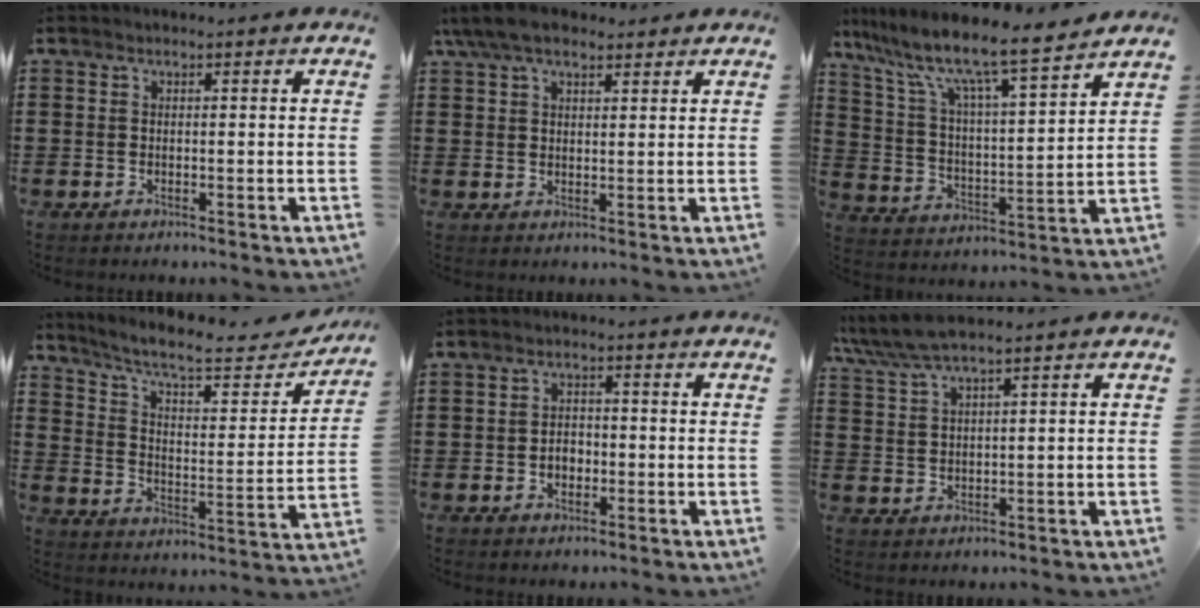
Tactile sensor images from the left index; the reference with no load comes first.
{"total": 6.5, "force": [5.0, 2.2, 3.6], "torque": [-0.082, 0.001, 0.094]}
{"total": 8.9, "force": [7.6, 0.5, 4.7], "torque": [-0.123, -0.056, 0.121]}
{"total": 8.2, "force": [6.7, 1.2, 4.6], "torque": [-0.108, -0.042, 0.107]}
{"total": 2.4, "force": [-0.8, 1.7, 1.5], "torque": [-0.024, -0.002, -0.020]}
{"total": 4.4, "force": [3.6, 0.2, 2.5], "torque": [-0.059, -0.005, 0.063]}